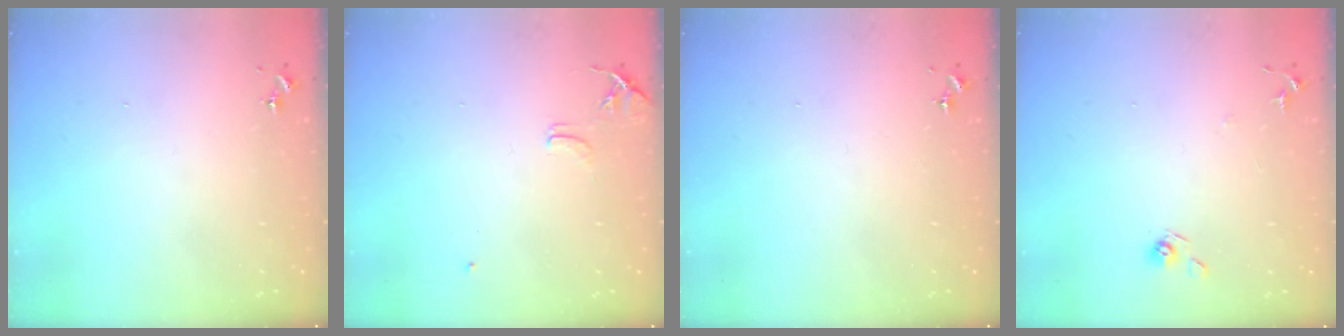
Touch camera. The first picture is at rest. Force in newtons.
{"total": 7.1, "press": 7.0, "slide": 0.8}
{"total": 0.0}
{"total": 6.5, "press": 6.4, "slide": 1.3}